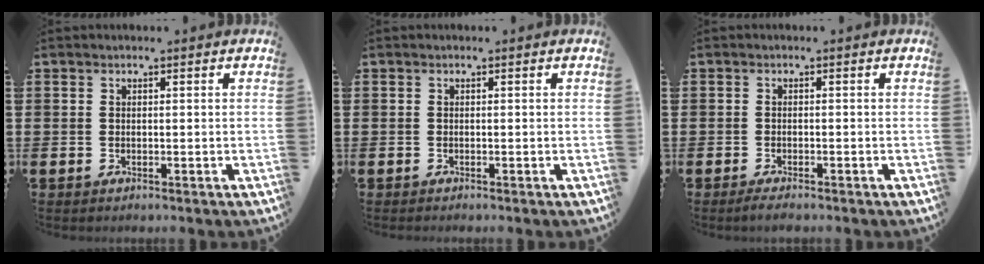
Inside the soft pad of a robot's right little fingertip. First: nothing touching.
{"total": 0.0}
{"total": 1.0, "force": [-0.8, 0.1, 0.7], "torque": [-0.014, -0.003, -0.015]}